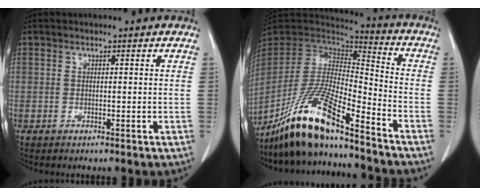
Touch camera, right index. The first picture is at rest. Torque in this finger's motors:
{"motor_torque": [0.97, -0.96, 0.45, 0.21]}